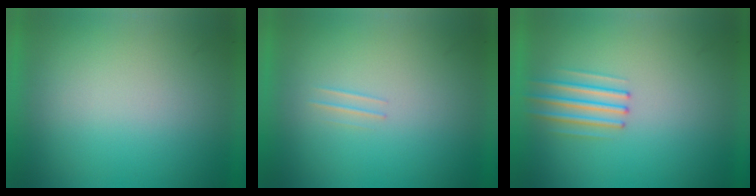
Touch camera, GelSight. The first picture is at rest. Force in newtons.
{"total": 1.1}
{"total": 2.3}